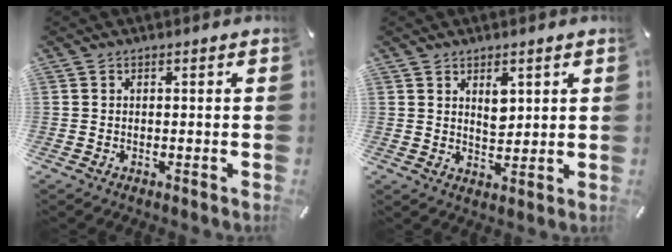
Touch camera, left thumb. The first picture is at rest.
{"total": 4.6, "force": [2.4, 3.0, 2.6], "torque": [-0.029, -0.012, 0.037]}